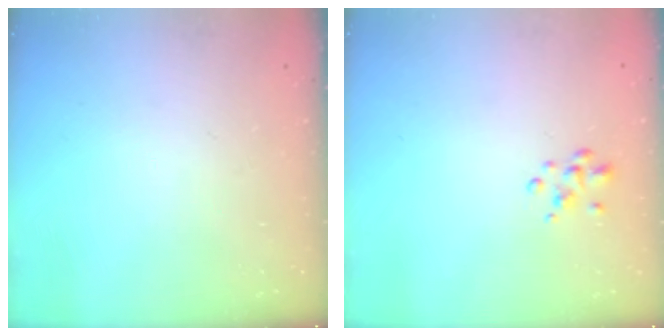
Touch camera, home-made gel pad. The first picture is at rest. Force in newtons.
{"total": 2.5, "press": 2.5, "slide": 0.4}